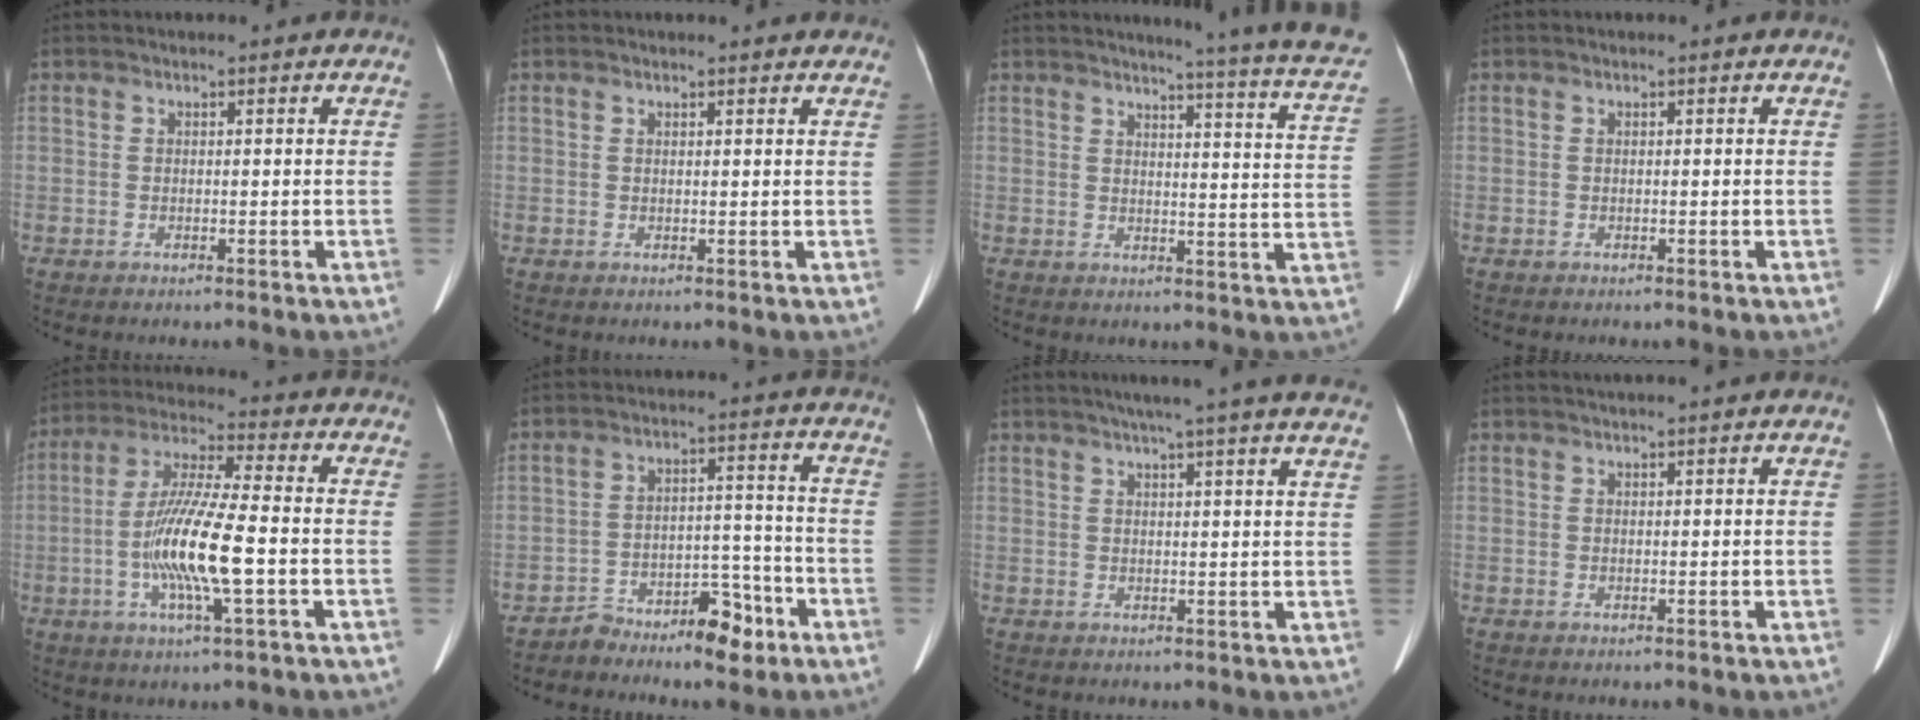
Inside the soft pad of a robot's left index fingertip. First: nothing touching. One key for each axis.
{"total": 2.7, "fx": 2.6, "fy": 0.3, "fz": 0.6, "tx": -0.009, "ty": -0.003, "tz": 0.019}
{"total": 16.2, "fx": 14.6, "fy": -0.5, "fz": 7.0, "tx": -0.086, "ty": -0.082, "tz": 0.143}
{"total": 0.0}
{"total": 13.2, "fx": -2.6, "fy": 1.1, "fz": 12.9, "tx": -0.255, "ty": -0.003, "tz": -0.051}
{"total": 6.6, "fx": -5.4, "fy": 2.7, "fz": 2.6, "tx": -0.027, "ty": 0.012, "tz": -0.086}
{"total": 16.9, "fx": 14.3, "fy": -0.6, "fz": 8.9, "tx": -0.132, "ty": 0.003, "tz": 0.167}
{"total": 3.6, "fx": 3.2, "fy": -0.6, "fz": 1.6, "tx": -0.017, "ty": 0.025, "tz": 0.043}